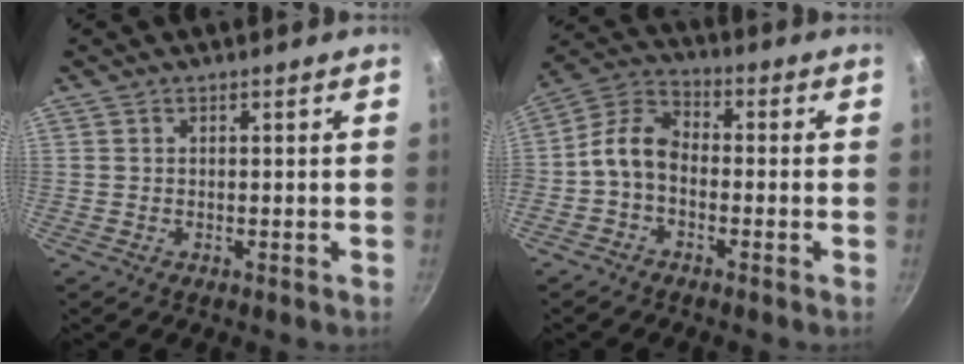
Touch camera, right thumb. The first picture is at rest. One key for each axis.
{"total": 8.0, "fx": -2.0, "fy": 5.2, "fz": 5.7, "tx": -0.108, "ty": 0.039, "tz": -0.056}